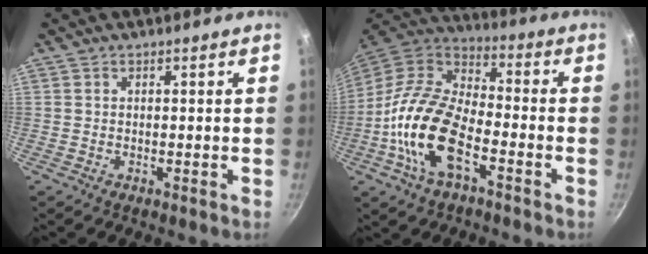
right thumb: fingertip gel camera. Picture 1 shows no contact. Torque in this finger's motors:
{"motor_torque": [-0.53, 0.99, 1.69, -1.08, 0.27]}